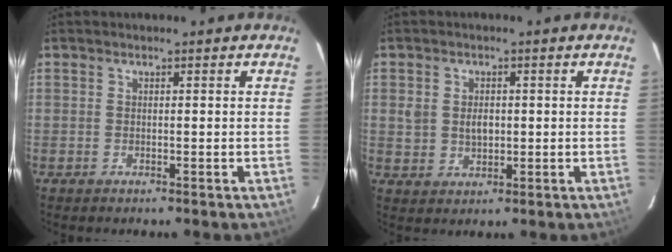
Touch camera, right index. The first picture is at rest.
{"total": 4.2, "force": [0.4, 3.2, 2.6], "torque": [-0.046, 0.005, 0.013]}